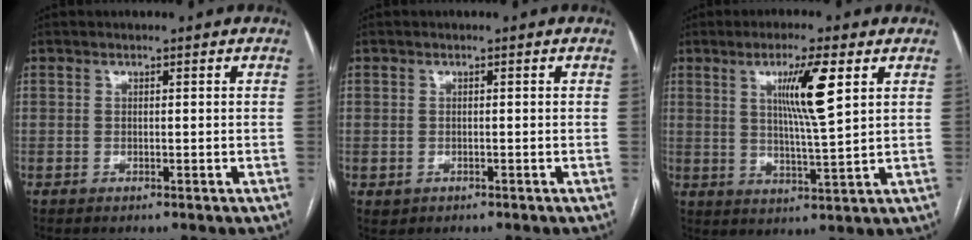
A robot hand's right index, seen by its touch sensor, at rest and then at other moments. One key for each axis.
{"total": 1.5, "fx": -0.4, "fy": 1.5, "fz": 0.2, "tx": -0.002, "ty": 0.005, "tz": 0.000}
{"total": 8.6, "fx": 3.2, "fy": -0.1, "fz": 8.0, "tx": -0.141, "ty": -0.005, "tz": 0.056}